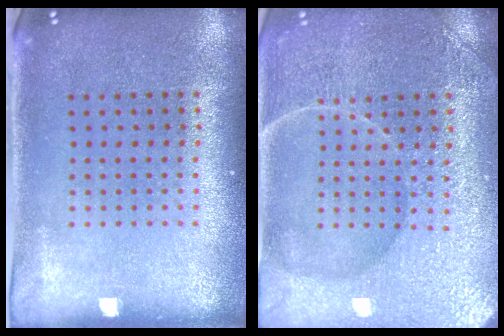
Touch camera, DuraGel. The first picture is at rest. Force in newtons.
{"total": 4.3, "press": 4.2, "slide": 0.5}